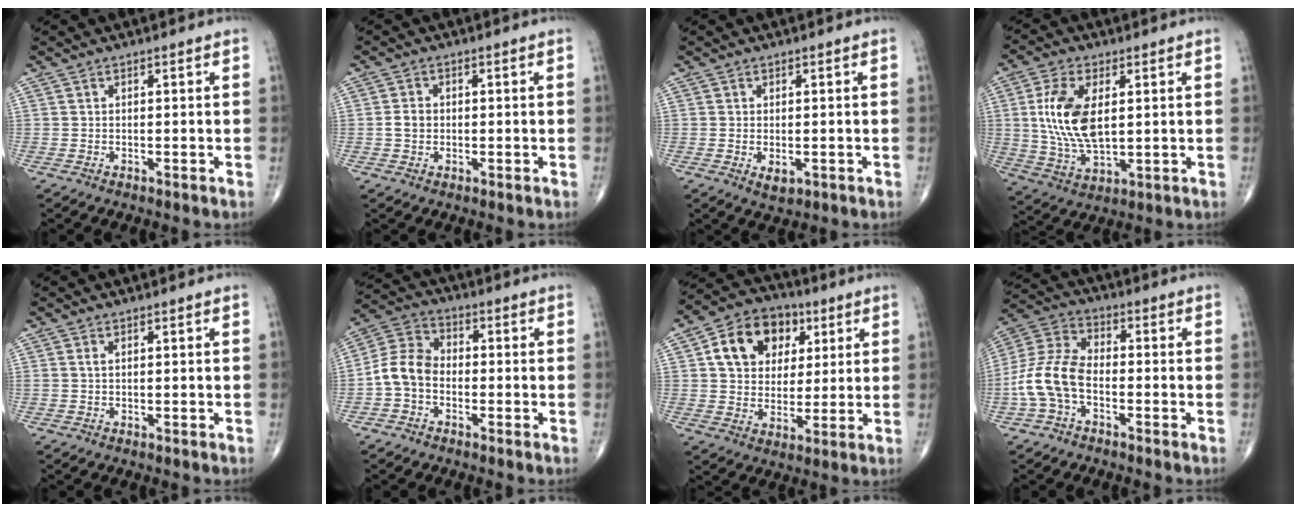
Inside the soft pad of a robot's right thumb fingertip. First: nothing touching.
{"total": 2.6, "force": [-0.2, 2.1, 1.6], "torque": [-0.027, 0.007, -0.006]}
{"total": 2.4, "force": [-0.6, 1.4, 1.9], "torque": [-0.024, -0.004, -0.003]}
{"total": 12.9, "force": [2.1, 6.6, 10.9], "torque": [-0.217, -0.011, 0.045]}
{"total": 0.5, "force": [0.2, 0.2, 0.5], "torque": [-0.015, 0.003, 0.004]}
{"total": 7.9, "force": [-2.0, 5.9, 4.9], "torque": [-0.085, 0.030, -0.053]}
{"total": 14.1, "force": [4.7, 10.8, 7.8], "torque": [-0.098, -0.001, 0.074]}
{"total": 10.9, "force": [-3.1, 6.3, 8.3], "torque": [-0.179, 0.032, -0.070]}